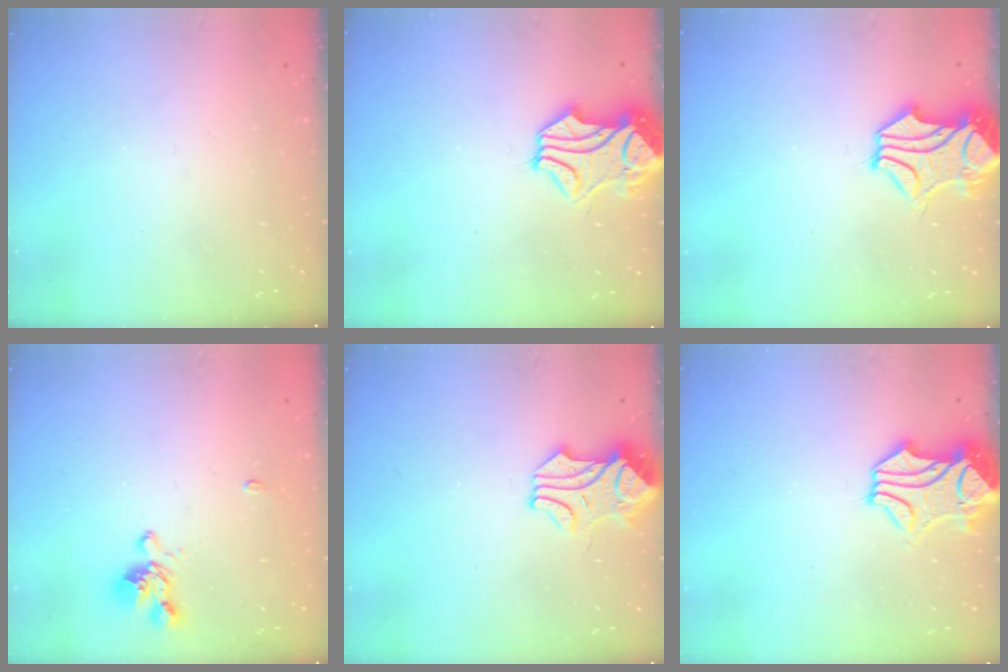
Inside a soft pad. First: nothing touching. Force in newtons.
{"total": 2.1, "press": 1.4, "slide": 1.5}
{"total": 2.4, "press": 2.1, "slide": 1.2}
{"total": 1.2, "press": 0.8, "slide": 1.0}
{"total": 1.4, "press": 1.4, "slide": 0.1}
{"total": 2.4, "press": 2.1, "slide": 1.2}